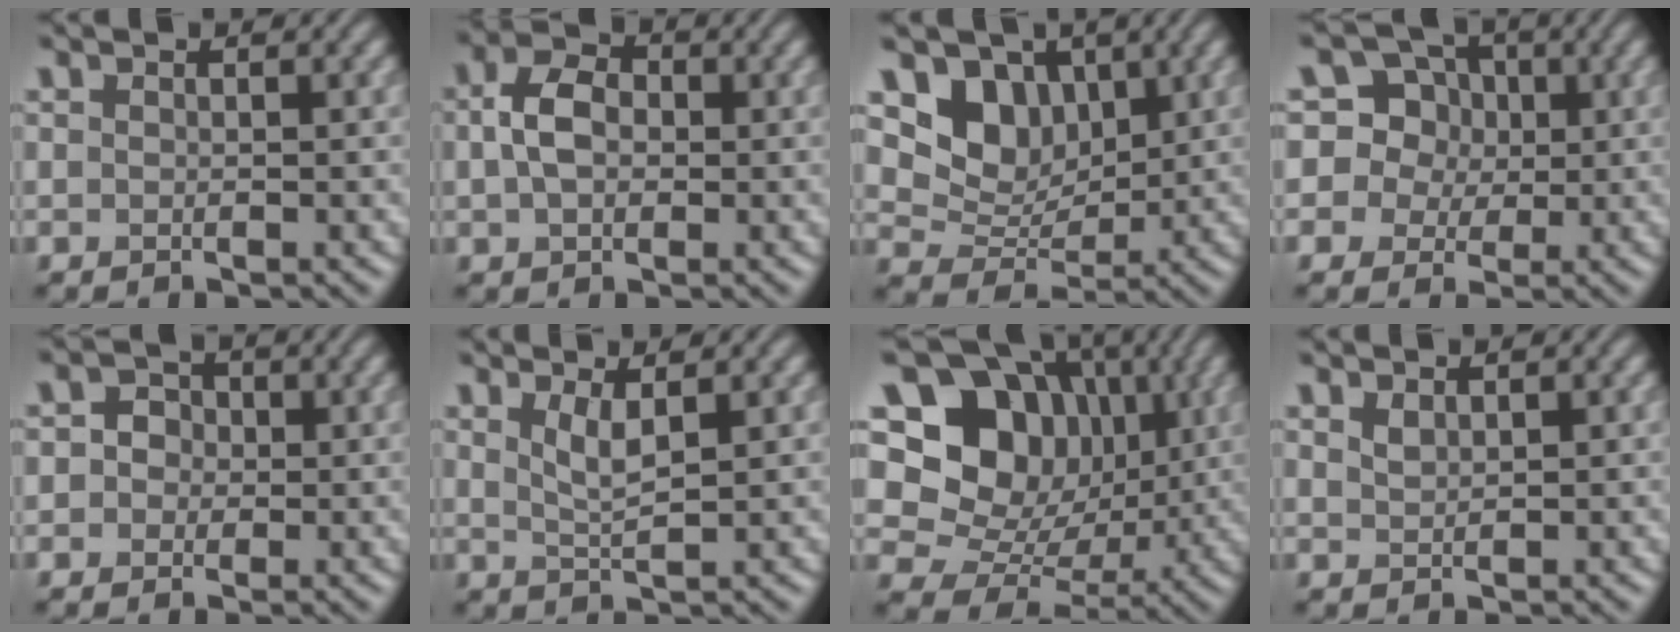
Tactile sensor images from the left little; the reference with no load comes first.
{"total": 4.4, "force": [0.4, 3.2, 3.0], "torque": [-0.066, 0.006, -0.002]}
{"total": 6.0, "force": [2.5, 4.5, 3.0], "torque": [-0.056, -0.012, 0.037]}
{"total": 10.0, "force": [3.5, 8.8, 3.3], "torque": [-0.096, 0.046, 0.050]}
{"total": 2.4, "force": [0.2, 2.2, 1.0], "torque": [0.002, 0.006, -0.010]}
{"total": 2.1, "force": [1.0, 0.5, 1.8], "torque": [-0.037, -0.006, 0.024]}
{"total": 16.3, "force": [4.7, 13.5, 7.8], "torque": [-0.159, 0.049, 0.088]}
{"total": 1.0, "force": [0.8, 0.4, 0.5], "torque": [-0.014, 0.000, 0.019]}